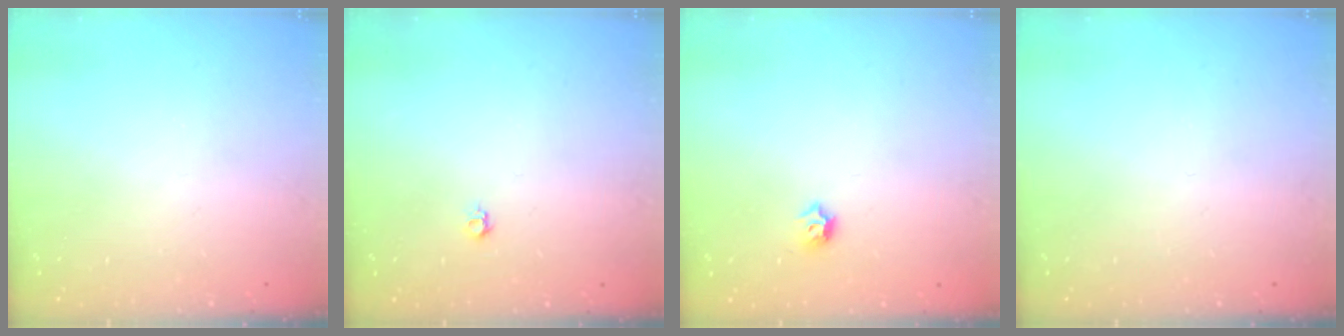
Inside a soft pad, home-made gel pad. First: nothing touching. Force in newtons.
{"total": 4.0, "press": 4.0, "slide": 0.6}
{"total": 3.8, "press": 3.8, "slide": 0.8}
{"total": 0.0}